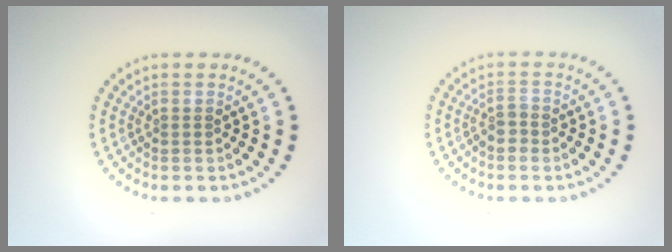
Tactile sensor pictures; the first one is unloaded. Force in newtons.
{"total": 1.6, "press": 1.3, "slide": 0.9}